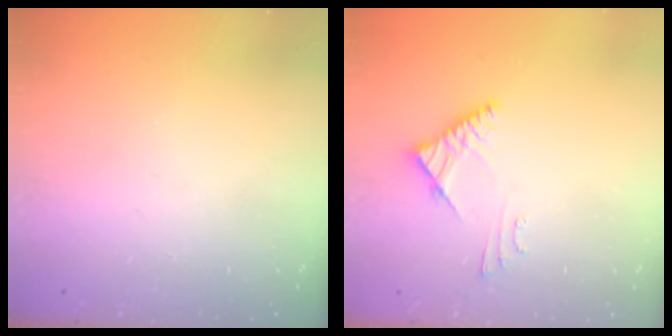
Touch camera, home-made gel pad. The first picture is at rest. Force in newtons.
{"total": 4.4, "press": 4.3, "slide": 0.8}